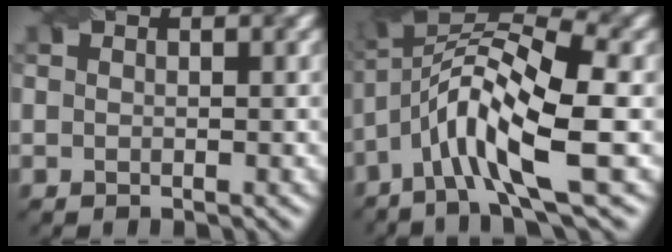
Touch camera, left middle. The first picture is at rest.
{"total": 10.2, "force": [-2.6, 2.8, 9.4], "torque": [-0.169, 0.019, -0.054]}